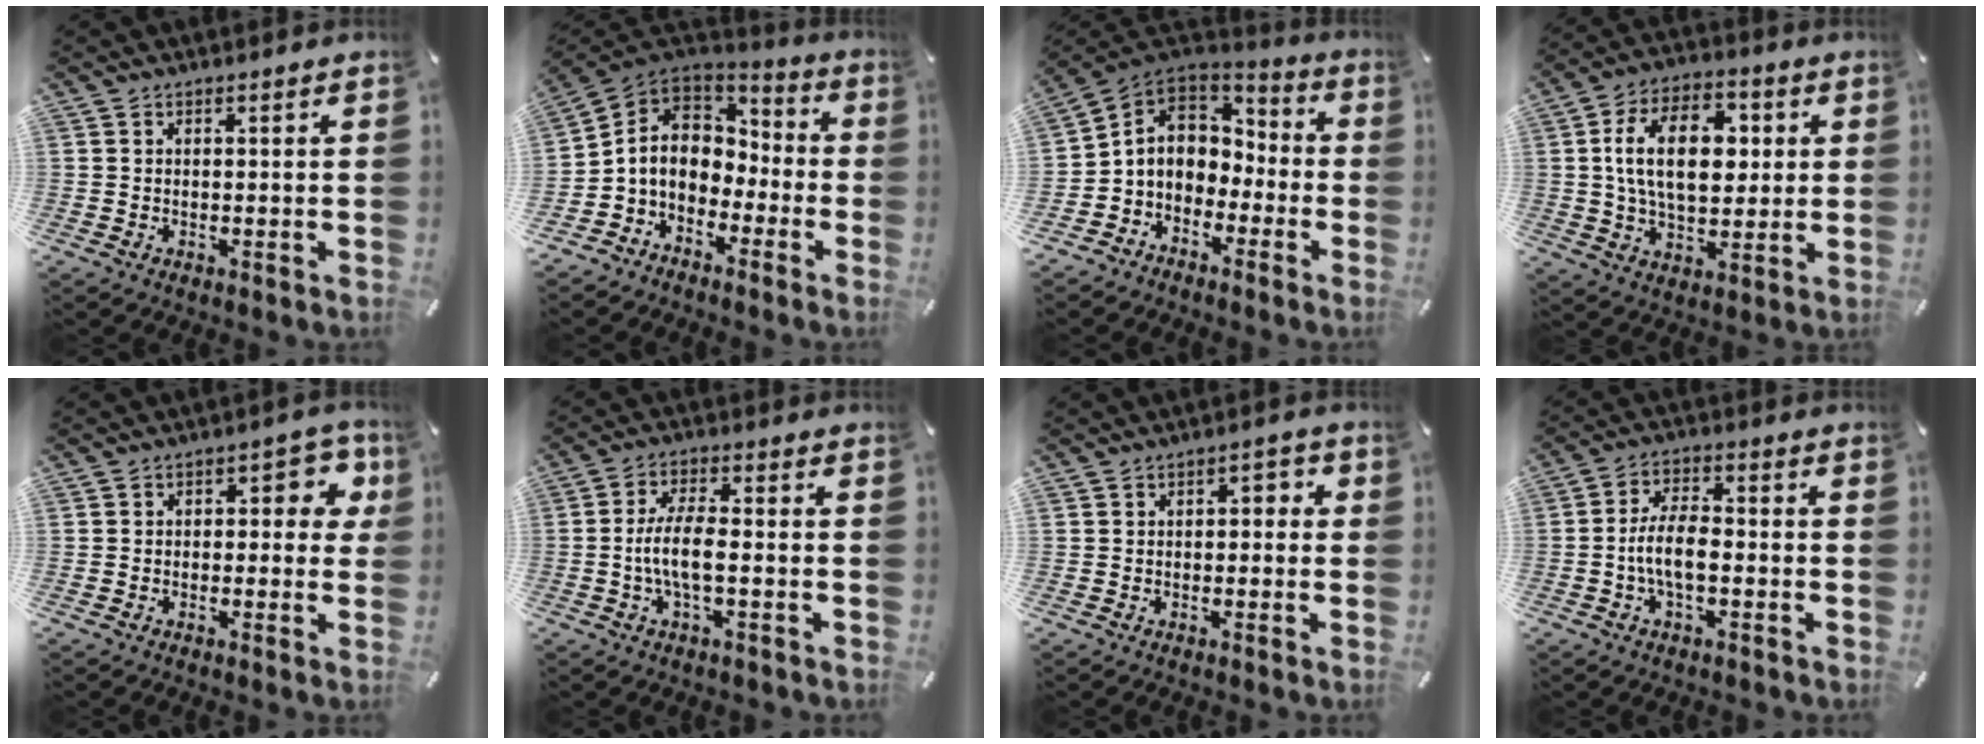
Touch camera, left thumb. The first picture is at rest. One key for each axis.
{"total": 7.8, "fx": -2.2, "fy": 6.8, "fz": 3.3, "tx": -0.086, "ty": 0.007, "tz": -0.040}
{"total": 7.7, "fx": -1.8, "fy": 7.0, "fz": 2.6, "tx": -0.065, "ty": 0.014, "tz": -0.030}
{"total": 16.4, "fx": 2.2, "fy": 10.3, "fz": 12.6, "tx": -0.232, "ty": 0.010, "tz": 0.035}
{"total": 6.7, "fx": 0.3, "fy": 4.0, "fz": 5.3, "tx": -0.069, "ty": 0.006, "tz": -0.001}
{"total": 7.6, "fx": -1.6, "fy": 2.6, "fz": 7.0, "tx": -0.139, "ty": 0.002, "tz": -0.031}
{"total": 2.6, "fx": -1.3, "fy": 1.5, "fz": 1.7, "tx": -0.033, "ty": 0.016, "tz": -0.029}
{"total": 7.7, "fx": -2.3, "fy": 3.7, "fz": 6.4, "tx": -0.132, "ty": 0.006, "tz": -0.045}